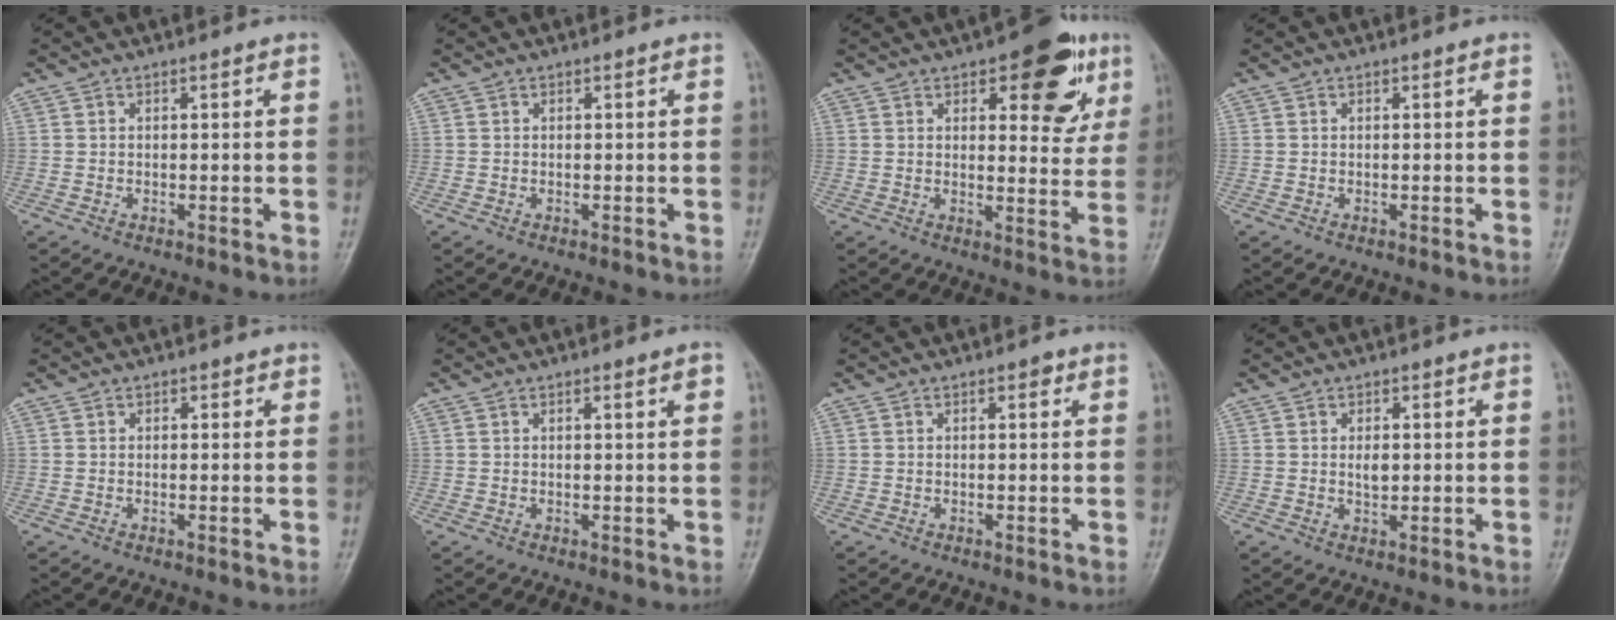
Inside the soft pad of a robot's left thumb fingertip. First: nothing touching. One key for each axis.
{"total": 0.0}
{"total": 12.6, "fx": 6.1, "fy": 5.6, "fz": 9.6, "tx": -0.077, "ty": -0.021, "tz": 0.071}
{"total": 0.0}
{"total": 0.9, "fx": 0.4, "fy": 0.7, "fz": 0.4, "tx": 0.006, "ty": 0.000, "tz": 0.002}
{"total": 1.6, "fx": 0.7, "fy": 0.2, "fz": 1.4, "tx": -0.022, "ty": -0.002, "tz": 0.011}
{"total": 1.0, "fx": 0.5, "fy": 0.5, "fz": 0.7, "tx": -0.007, "ty": 0.001, "tz": 0.004}
{"total": 2.2, "fx": 0.4, "fy": 1.4, "fz": 1.7, "tx": -0.024, "ty": -0.003, "tz": 0.007}